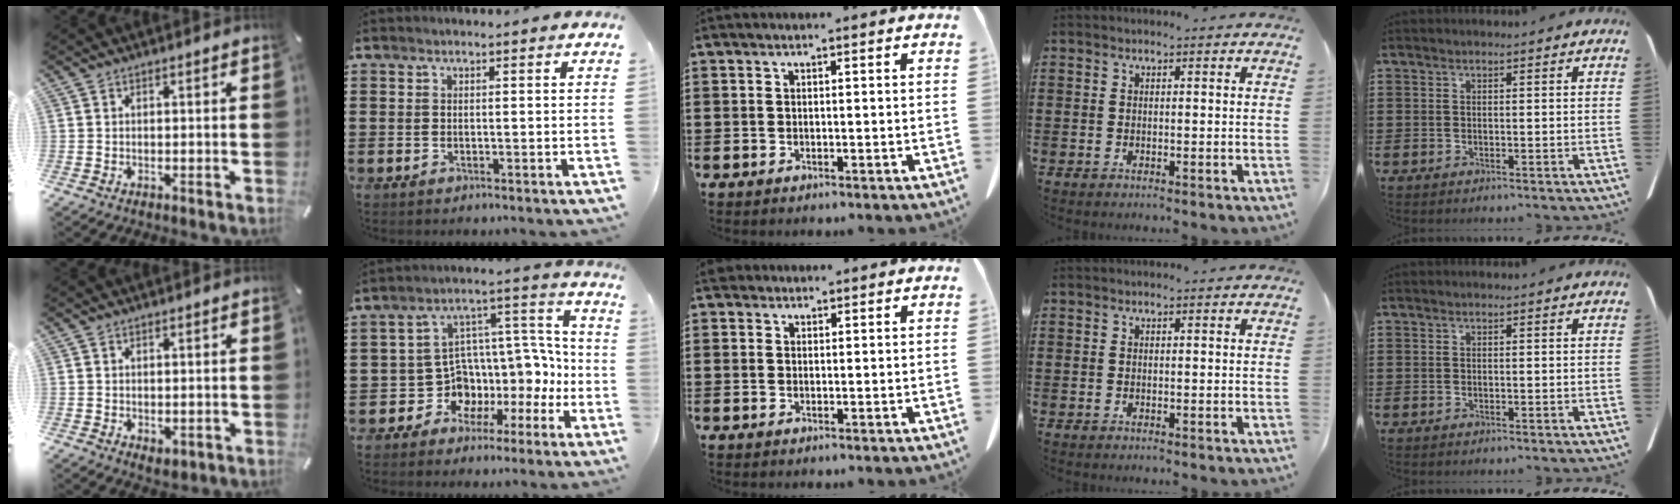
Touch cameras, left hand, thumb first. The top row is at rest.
{"thumb": {"total": 1.3, "force": [0.0, 1.1, 0.7], "torque": [-0.013, 0.004, 0.002]}, "index": {"total": 6.9, "force": [-0.7, 6.2, 3.0], "torque": [-0.075, -0.035, -0.008]}, "middle": {"total": 1.7, "force": [1.3, 1.0, 0.6], "torque": [-0.018, 0.006, 0.026]}}